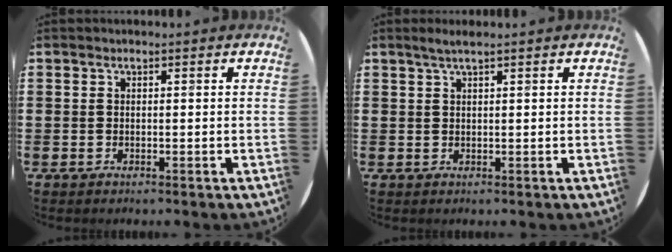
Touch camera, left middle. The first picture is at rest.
{"total": 1.7, "force": [1.1, 0.0, 1.3], "torque": [-0.025, 0.003, 0.018]}